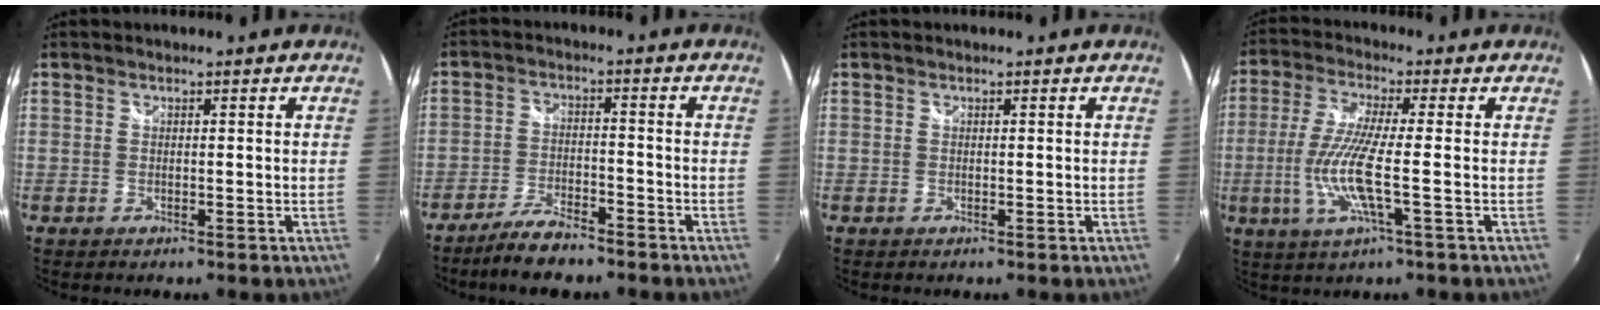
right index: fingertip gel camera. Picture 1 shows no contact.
{"total": 7.6, "force": [-6.2, 1.8, 3.9], "torque": [-0.095, -0.008, -0.114]}
{"total": 0.0}
{"total": 10.3, "force": [-2.2, 0.6, 10.0], "torque": [-0.211, -0.011, -0.041]}